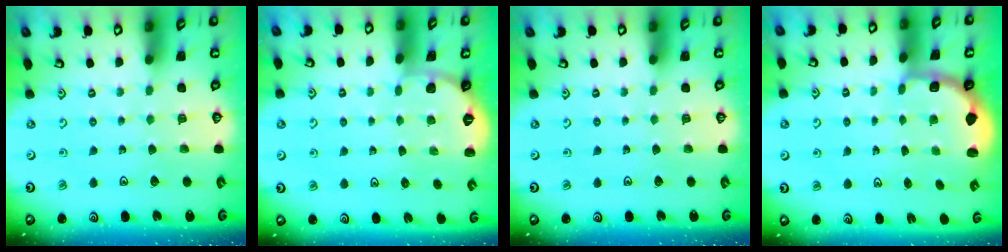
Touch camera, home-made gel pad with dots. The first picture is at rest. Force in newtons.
{"total": 0.0}
{"total": 0.0}
{"total": 2.3, "press": 2.1, "slide": 1.0}